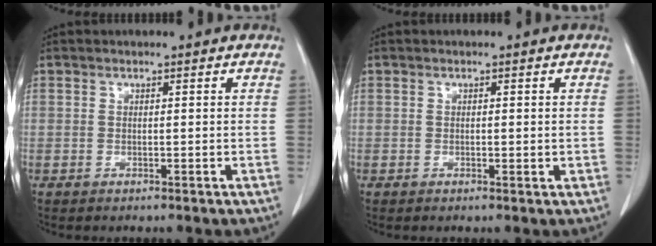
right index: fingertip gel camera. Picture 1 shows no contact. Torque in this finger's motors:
{"motor_torque": [-0.12, 0.11, -0.02, -0.01]}